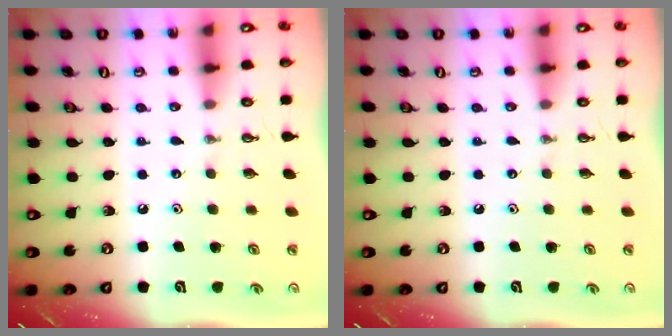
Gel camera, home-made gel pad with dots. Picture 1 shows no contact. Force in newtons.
{"total": 0.0}